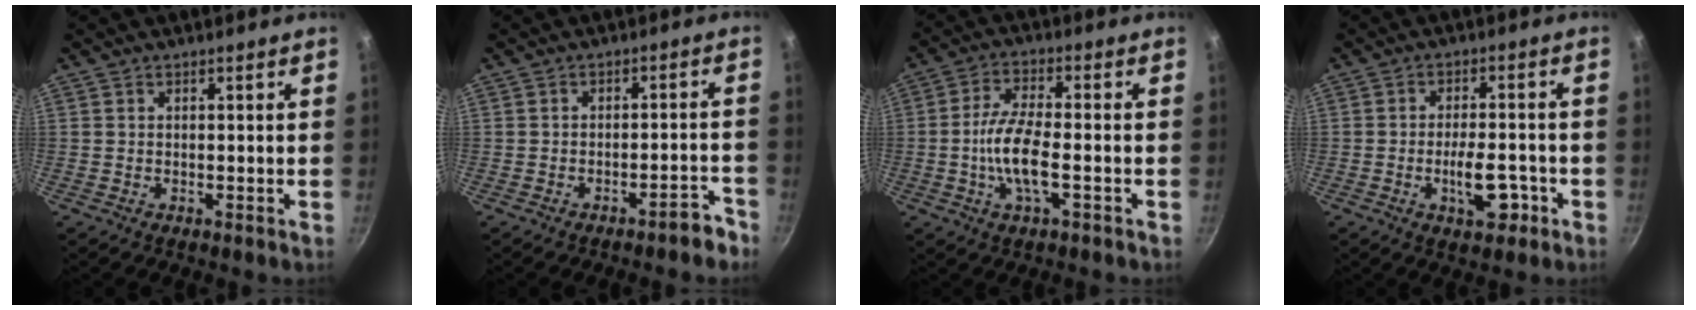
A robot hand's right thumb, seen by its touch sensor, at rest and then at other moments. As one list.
[{"total": 4.0, "force": [-3.2, 0.9, 2.2], "torque": [-0.024, 0.038, -0.043]}, {"total": 9.2, "force": [-1.8, 3.1, 8.4], "torque": [-0.175, 0.015, -0.038]}, {"total": 7.1, "force": [-2.6, 3.3, 5.8], "torque": [-0.081, 0.016, -0.038]}]